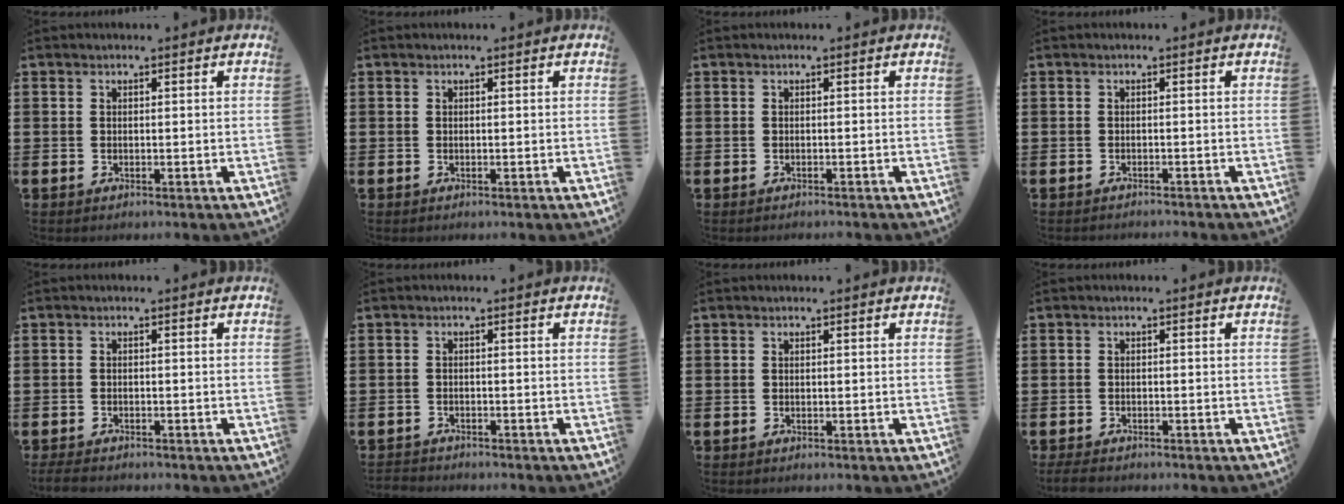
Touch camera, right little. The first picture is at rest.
{"total": 0.0}
{"total": 0.0}
{"total": 0.6, "force": [-0.6, -0.1, 0.0], "torque": [0.000, -0.002, -0.013]}
{"total": 1.2, "force": [-1.1, 0.3, 0.5], "torque": [-0.011, 0.003, -0.024]}
{"total": 1.1, "force": [-1.1, 0.1, -0.1], "torque": [-0.001, 0.002, -0.024]}
{"total": 0.0}
{"total": 1.1, "force": [-1.0, 0.3, 0.4], "torque": [-0.010, 0.002, -0.021]}